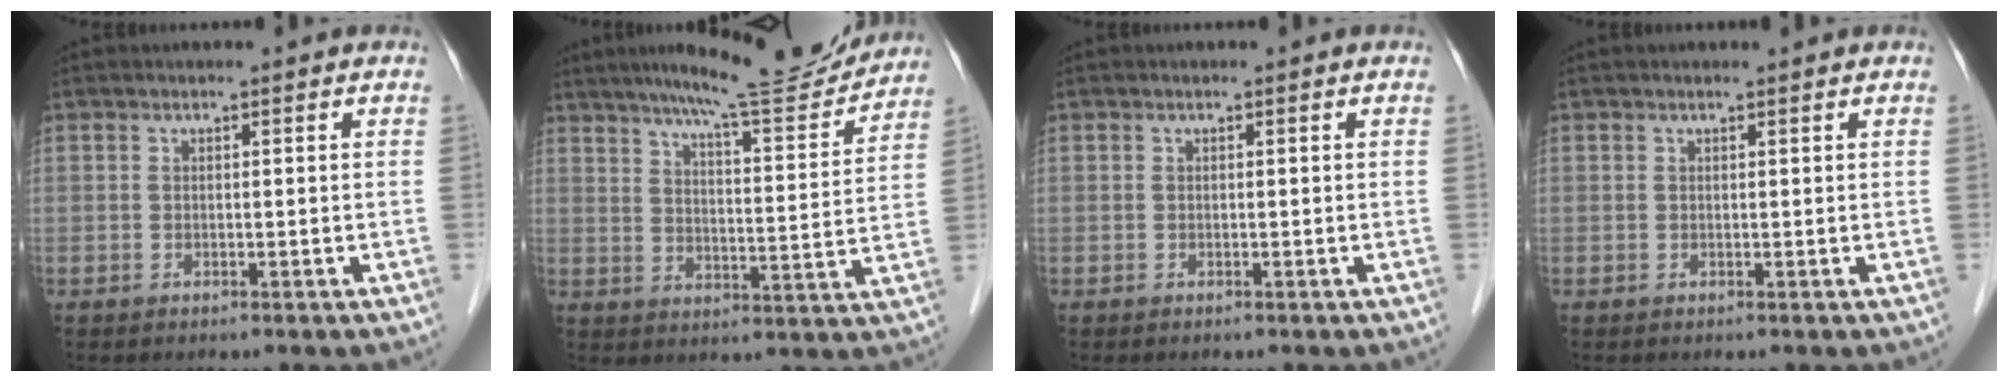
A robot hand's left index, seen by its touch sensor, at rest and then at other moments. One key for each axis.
{"total": 15.3, "fx": 13.9, "fy": 1.0, "fz": 6.4, "tx": -0.096, "ty": -0.010, "tz": 0.196}
{"total": 0.0}
{"total": 0.7, "fx": 0.7, "fy": 0.0, "fz": 0.1, "tx": -0.008, "ty": 0.003, "tz": 0.011}